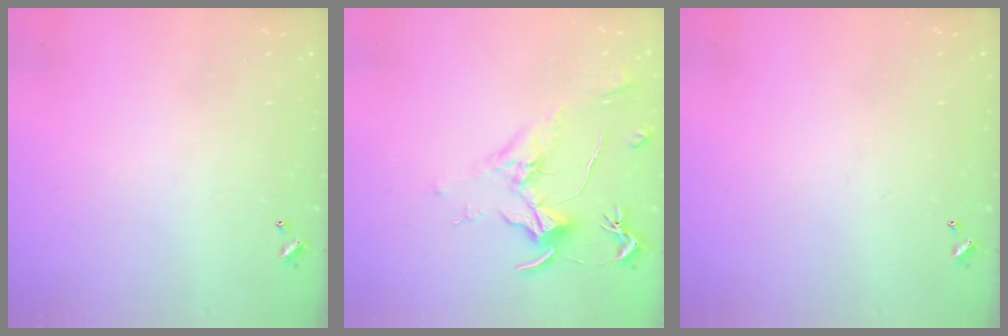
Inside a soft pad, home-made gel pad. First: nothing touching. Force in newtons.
{"total": 2.0, "press": 1.7, "slide": 0.9}
{"total": 0.0}